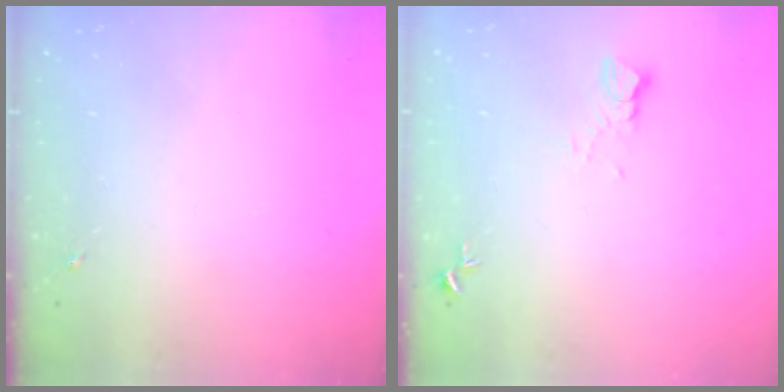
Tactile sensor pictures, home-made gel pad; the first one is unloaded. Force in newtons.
{"total": 3.3, "press": 3.3, "slide": 0.3}